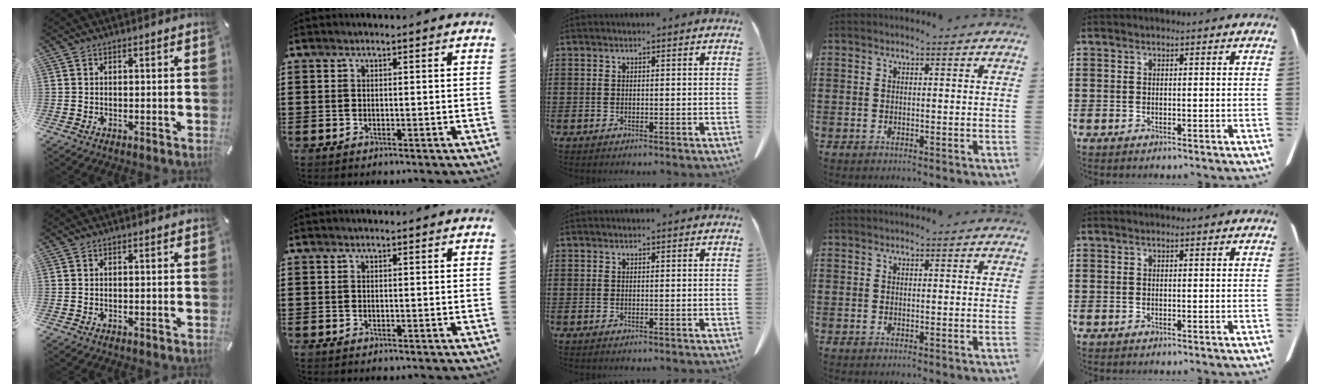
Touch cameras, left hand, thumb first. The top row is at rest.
{}